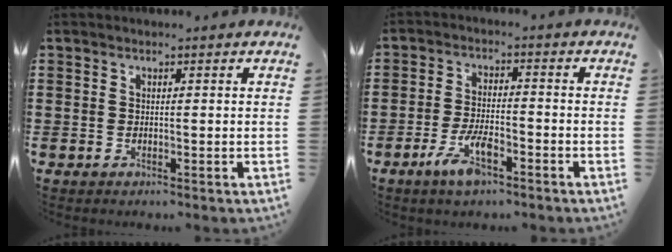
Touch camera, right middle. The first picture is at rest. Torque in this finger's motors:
{"motor_torque": [2.14, 0.00, 0.30, 0.10]}